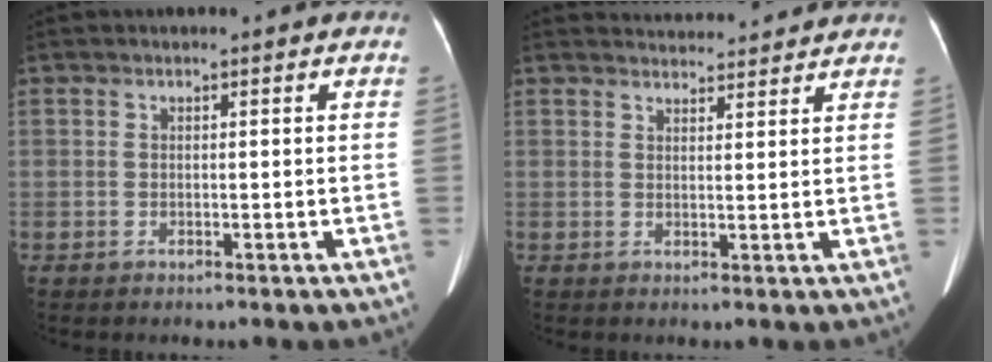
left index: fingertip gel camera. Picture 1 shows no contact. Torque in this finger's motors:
{"motor_torque": [-0.09, -0.31, -0.13, -0.04]}